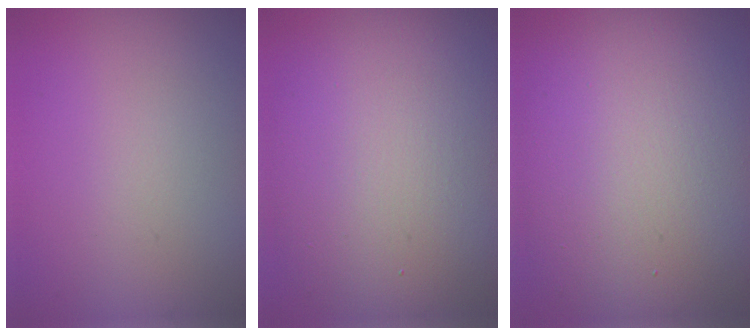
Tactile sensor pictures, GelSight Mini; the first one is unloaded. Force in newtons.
{"total": 12.8, "press": 12.7, "slide": 0.8}
{"total": 14.2, "press": 14.2, "slide": 0.1}